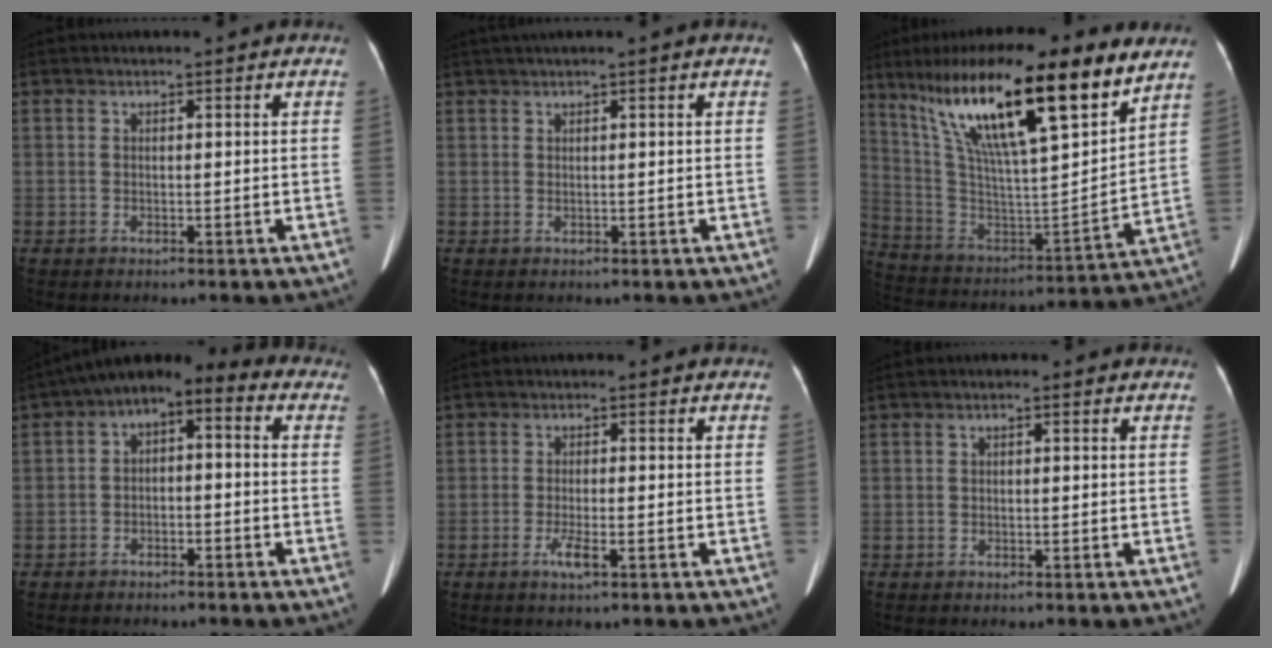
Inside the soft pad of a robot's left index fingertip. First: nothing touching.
{"total": 1.7, "force": [1.2, -0.5, 1.1], "torque": [-0.025, 0.012, 0.028]}
{"total": 26.0, "force": [16.1, 3.9, 20.0], "torque": [-0.377, 0.021, 0.280]}
{"total": 7.8, "force": [1.2, 4.3, 6.4], "torque": [-0.088, 0.051, 0.012]}
{"total": 2.2, "force": [-1.1, 0.2, 1.9], "torque": [-0.040, -0.004, -0.021]}
{"total": 0.6, "force": [-0.3, 0.3, 0.4], "torque": [-0.006, 0.001, -0.006]}